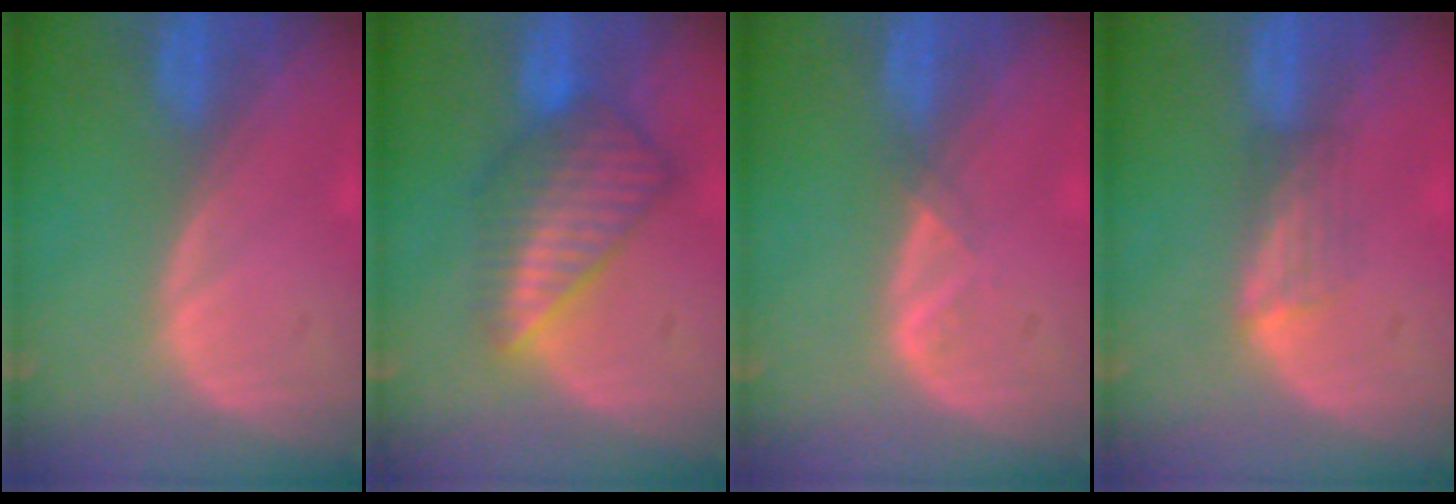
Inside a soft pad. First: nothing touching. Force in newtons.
{"total": 8.1, "press": 7.2, "slide": 3.8}
{"total": 1.3, "press": 1.2, "slide": 0.7}
{"total": 2.8, "press": 2.5, "slide": 1.4}